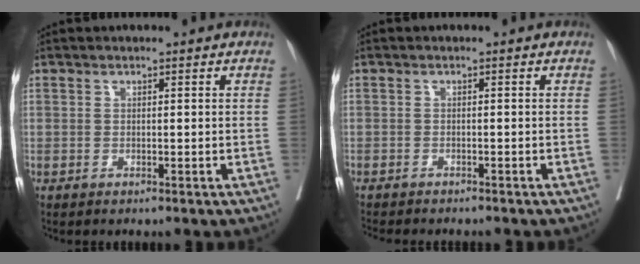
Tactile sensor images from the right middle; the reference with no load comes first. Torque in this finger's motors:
{"motor_torque": [0.96, -1.18, 0.32, 0.03]}